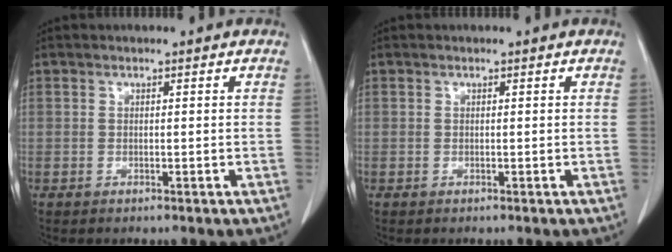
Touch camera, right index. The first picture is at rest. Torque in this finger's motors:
{"motor_torque": [0.00, 0.00, 0.00, 0.00]}